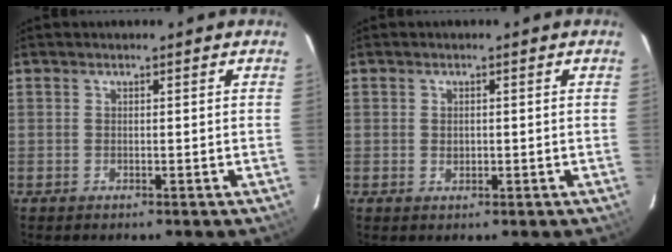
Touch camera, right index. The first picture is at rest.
{"total": 1.3, "force": [0.0, 1.0, 0.7], "torque": [-0.010, 0.001, 0.001]}